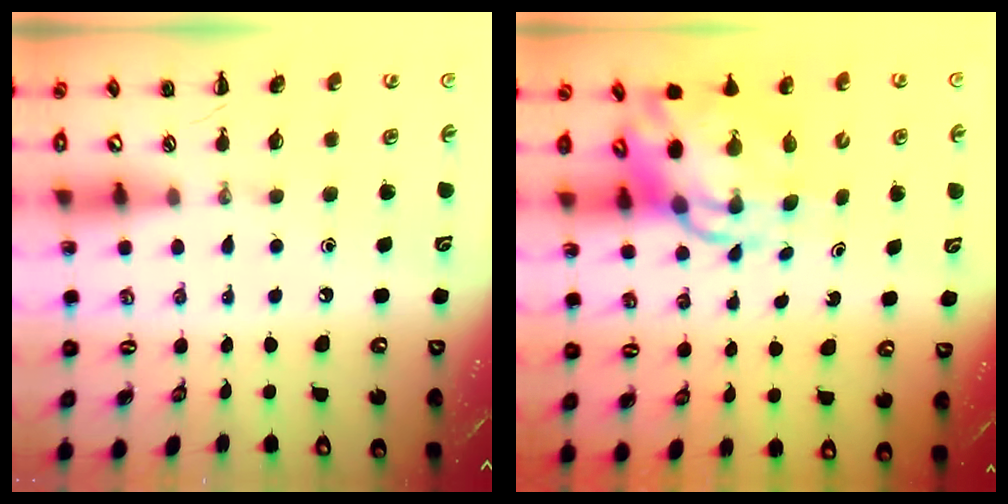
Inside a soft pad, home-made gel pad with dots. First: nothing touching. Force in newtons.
{"total": 8.1, "press": 7.7, "slide": 2.3}